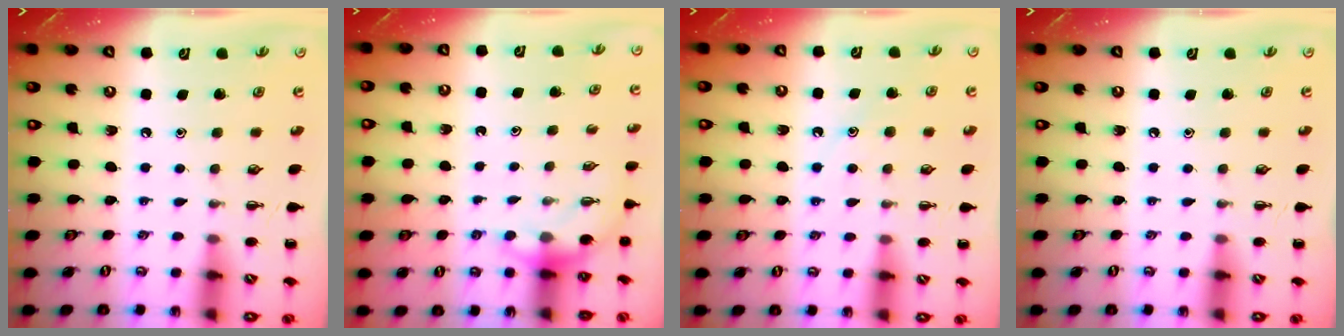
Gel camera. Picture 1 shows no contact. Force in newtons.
{"total": 3.9, "press": 3.9, "slide": 0.2}
{"total": 9.5, "press": 9.5, "slide": 1.3}
{"total": 0.0}